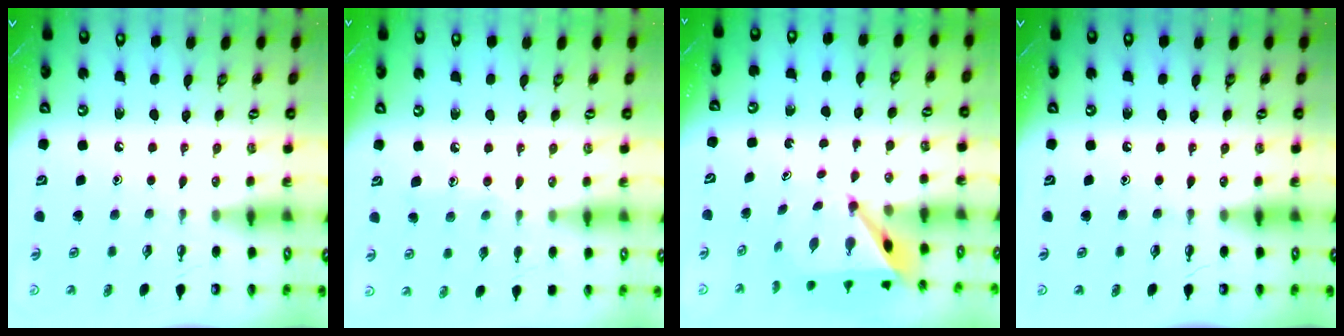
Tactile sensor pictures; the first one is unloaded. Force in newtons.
{"total": 6.4, "press": 6.4, "slide": 0.4}
{"total": 5.2, "press": 5.2, "slide": 0.5}
{"total": 0.0}